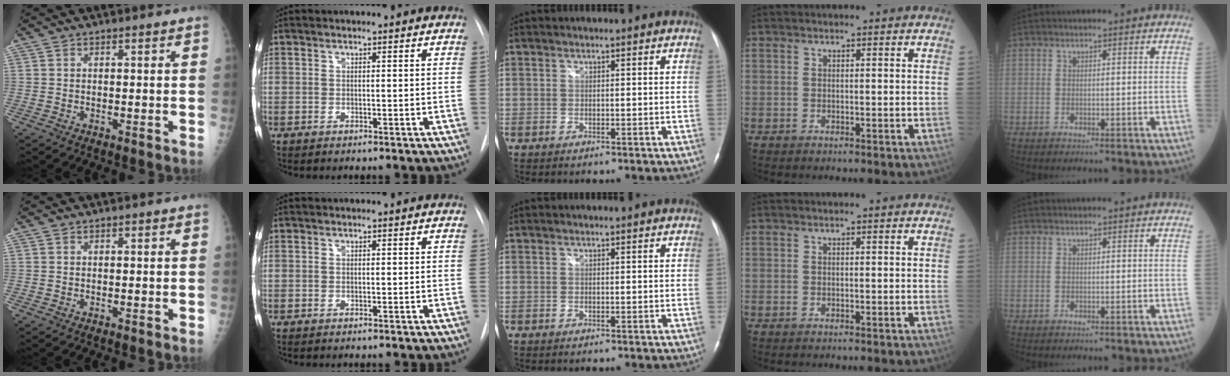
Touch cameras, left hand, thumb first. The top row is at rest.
{}